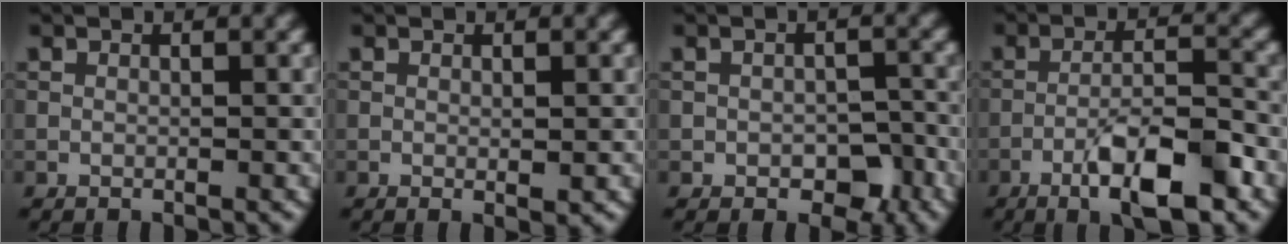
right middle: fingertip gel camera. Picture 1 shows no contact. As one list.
[{"total": 0.8, "force": [0.0, 0.1, 0.8], "torque": [-0.010, -0.003, -0.001]}, {"total": 3.5, "force": [-1.5, 2.3, 2.2], "torque": [-0.024, -0.005, -0.021]}, {"total": 7.3, "force": [-4.0, 1.8, 5.9], "torque": [-0.101, 0.009, -0.069]}]